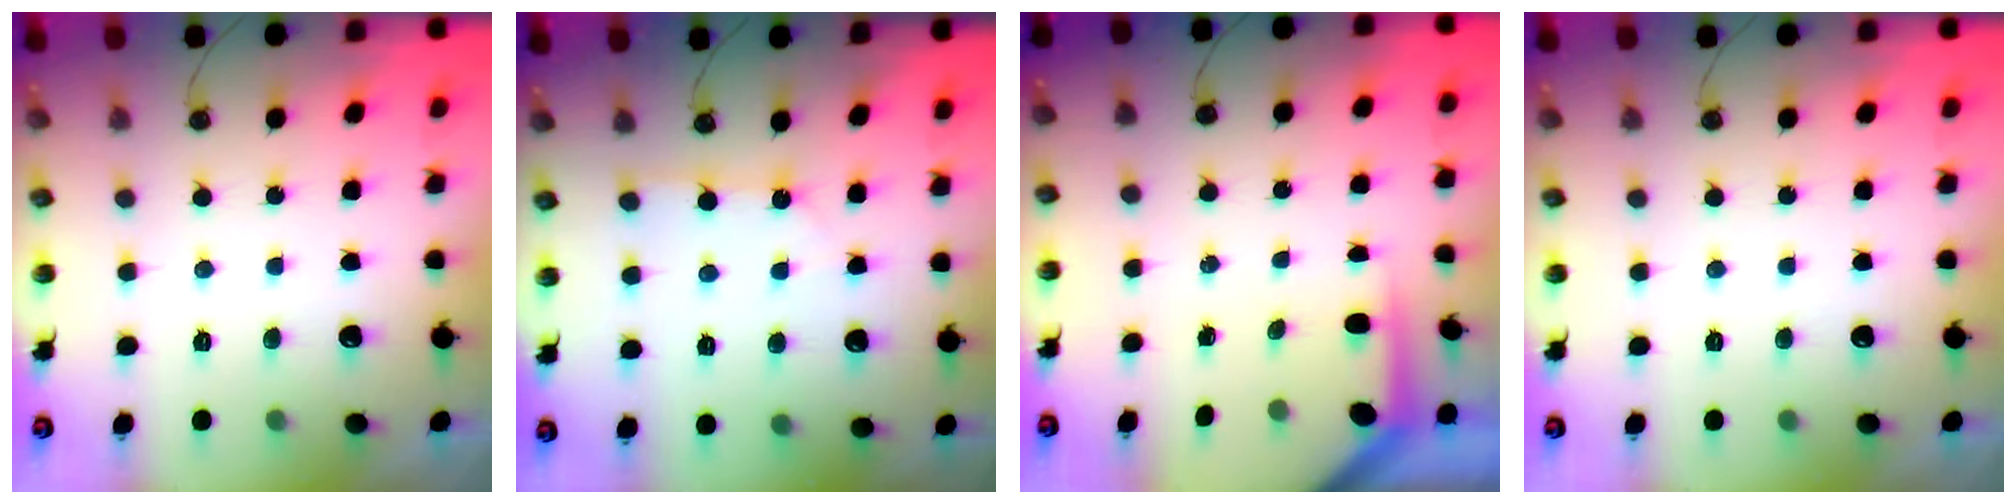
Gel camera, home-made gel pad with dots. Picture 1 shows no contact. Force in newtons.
{"total": 2.2, "press": 2.2, "slide": 0.3}
{"total": 3.8, "press": 3.8, "slide": 0.4}
{"total": 0.0}